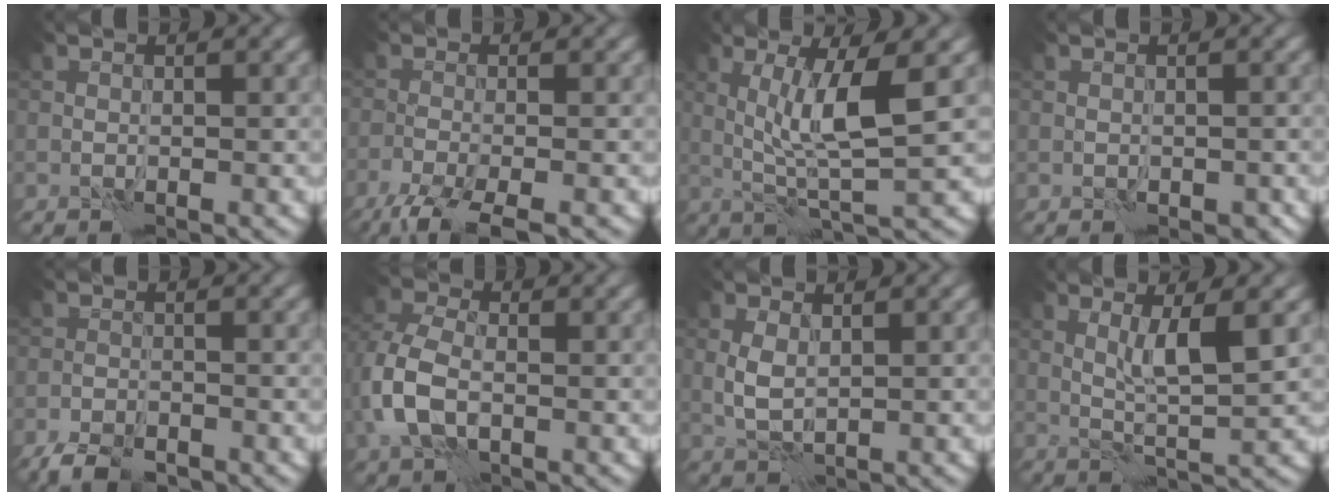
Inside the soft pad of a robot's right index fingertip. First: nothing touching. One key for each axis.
{"total": 5.3, "fx": -3.9, "fy": 1.1, "fz": 3.3, "tx": -0.054, "ty": -0.019, "tz": -0.078}
{"total": 5.5, "fx": 1.3, "fy": 0.8, "fz": 5.3, "tx": -0.106, "ty": -0.004, "tz": 0.026}
{"total": 1.0, "fx": -0.5, "fy": 0.8, "fz": 0.5, "tx": -0.012, "ty": -0.002, "tz": -0.006}
{"total": 3.6, "fx": -2.9, "fy": 1.4, "fz": 1.5, "tx": -0.023, "ty": -0.008, "tz": -0.058}
{"total": 5.5, "fx": -1.0, "fy": 3.7, "fz": 4.0, "tx": -0.104, "ty": 0.001, "tz": -0.032}
{"total": 2.0, "fx": 0.6, "fy": 1.1, "fz": 1.5, "tx": -0.039, "ty": -0.002, "tz": 0.015}
{"total": 4.0, "fx": 1.4, "fy": 0.5, "fz": 3.7, "tx": -0.069, "ty": -0.006, "tz": 0.029}